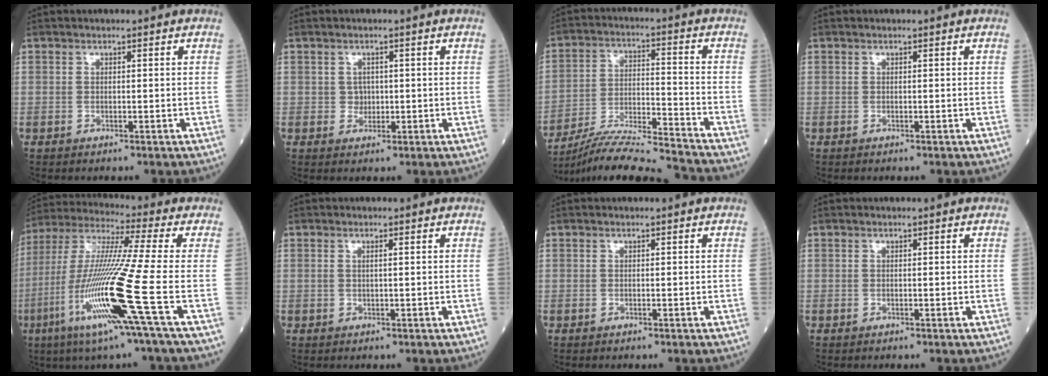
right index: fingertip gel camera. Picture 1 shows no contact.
{"total": 1.3, "force": [0.0, 1.1, 0.7], "torque": [-0.012, 0.001, 0.003]}
{"total": 15.4, "force": [-14.5, -1.1, 5.1], "torque": [-0.095, -0.003, -0.250]}
{"total": 0.0}
{"total": 18.3, "force": [-6.4, -2.3, 17.0], "torque": [-0.364, -0.033, -0.134]}
{"total": 0.9, "force": [0.2, -0.4, 0.8], "torque": [-0.025, 0.001, 0.004]}
{"total": 0.0}
{"total": 0.0}